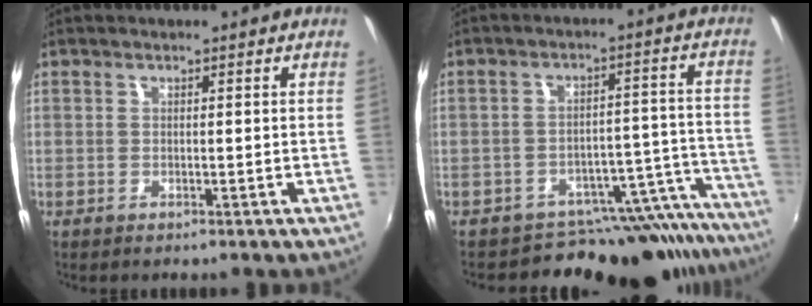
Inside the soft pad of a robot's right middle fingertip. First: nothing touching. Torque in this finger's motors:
{"motor_torque": [1.07, -1.07, 0.17, 0.07]}